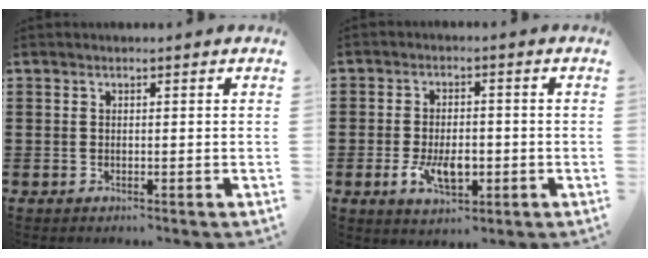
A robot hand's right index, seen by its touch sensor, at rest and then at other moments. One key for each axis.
{"total": 6.0, "fx": -1.5, "fy": 3.1, "fz": 4.9, "tx": -0.085, "ty": 0.000, "tz": -0.026}